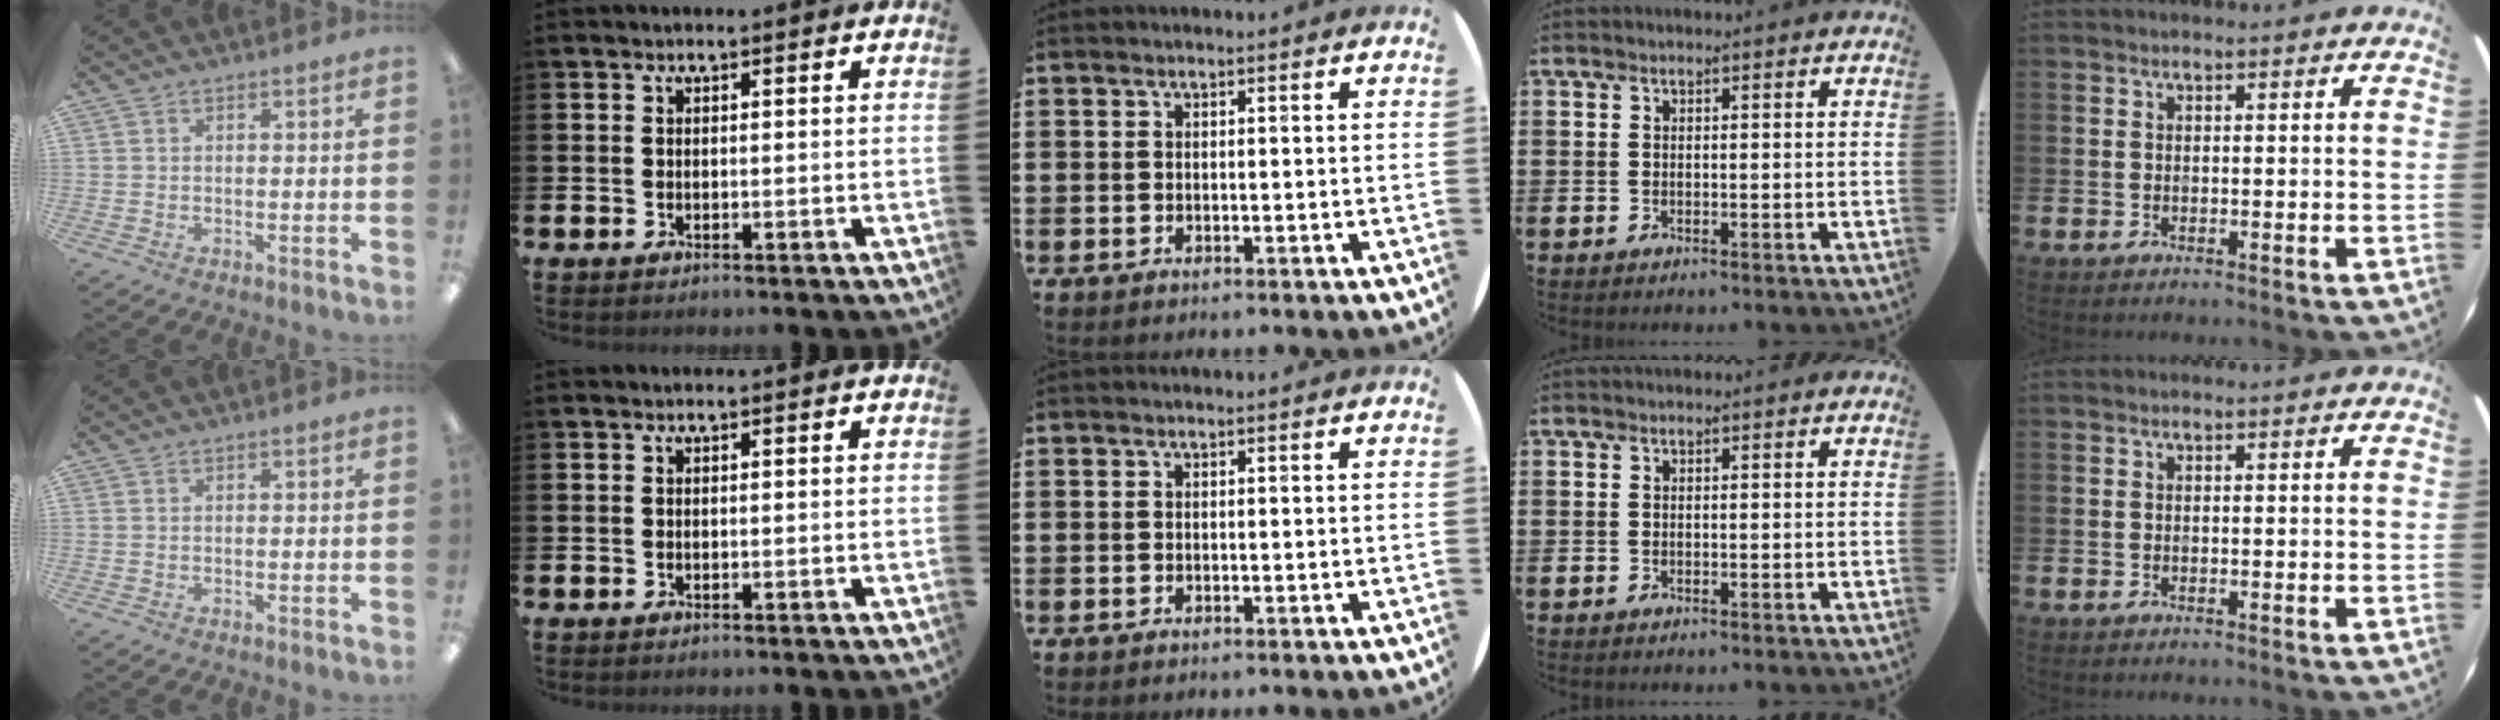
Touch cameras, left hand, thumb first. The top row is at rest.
{}